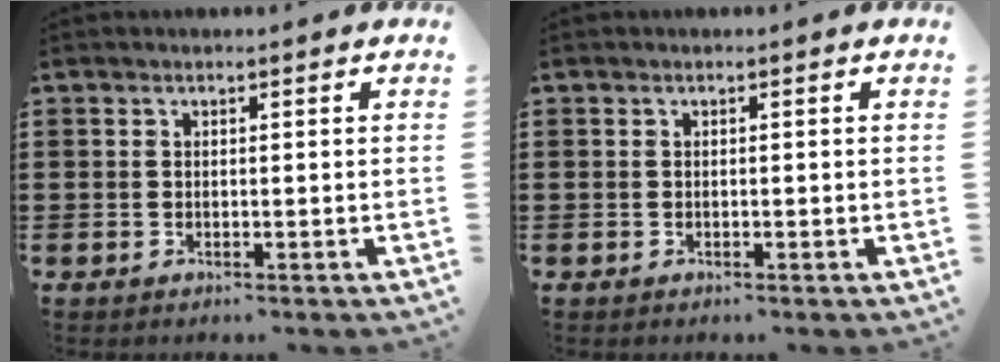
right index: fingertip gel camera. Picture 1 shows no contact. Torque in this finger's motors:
{"motor_torque": [0.31, 0.36, 0.00, 0.00]}